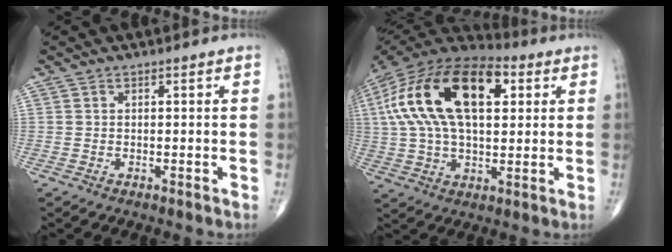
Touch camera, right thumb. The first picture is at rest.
{"total": 25.9, "force": [6.8, 13.3, 21.1], "torque": [-0.409, 0.023, 0.112]}